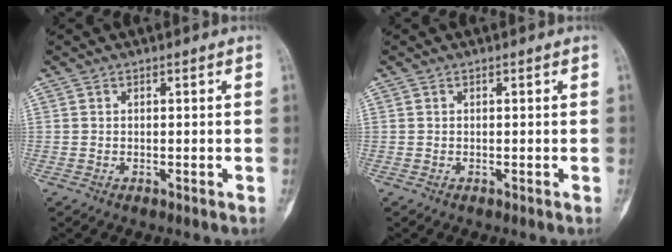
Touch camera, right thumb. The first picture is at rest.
{"total": 0.0}